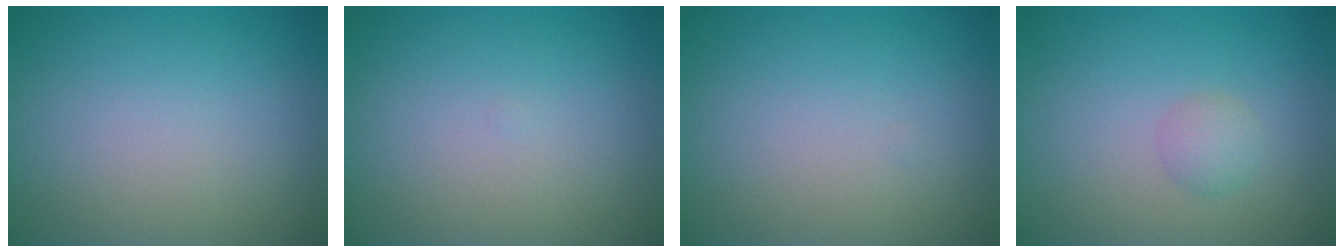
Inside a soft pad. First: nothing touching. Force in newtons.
{"total": 0.0}
{"total": 0.0}
{"total": 1.4, "press": 1.4, "slide": 0.1}